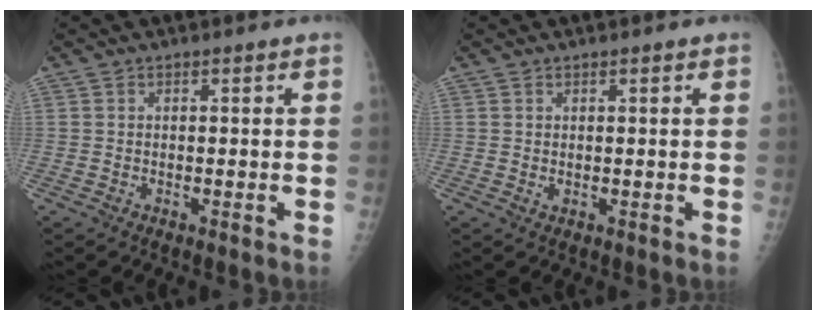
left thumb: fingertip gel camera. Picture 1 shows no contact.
{"total": 1.0, "force": [0.4, 0.4, 0.9], "torque": [-0.015, 0.000, 0.010]}